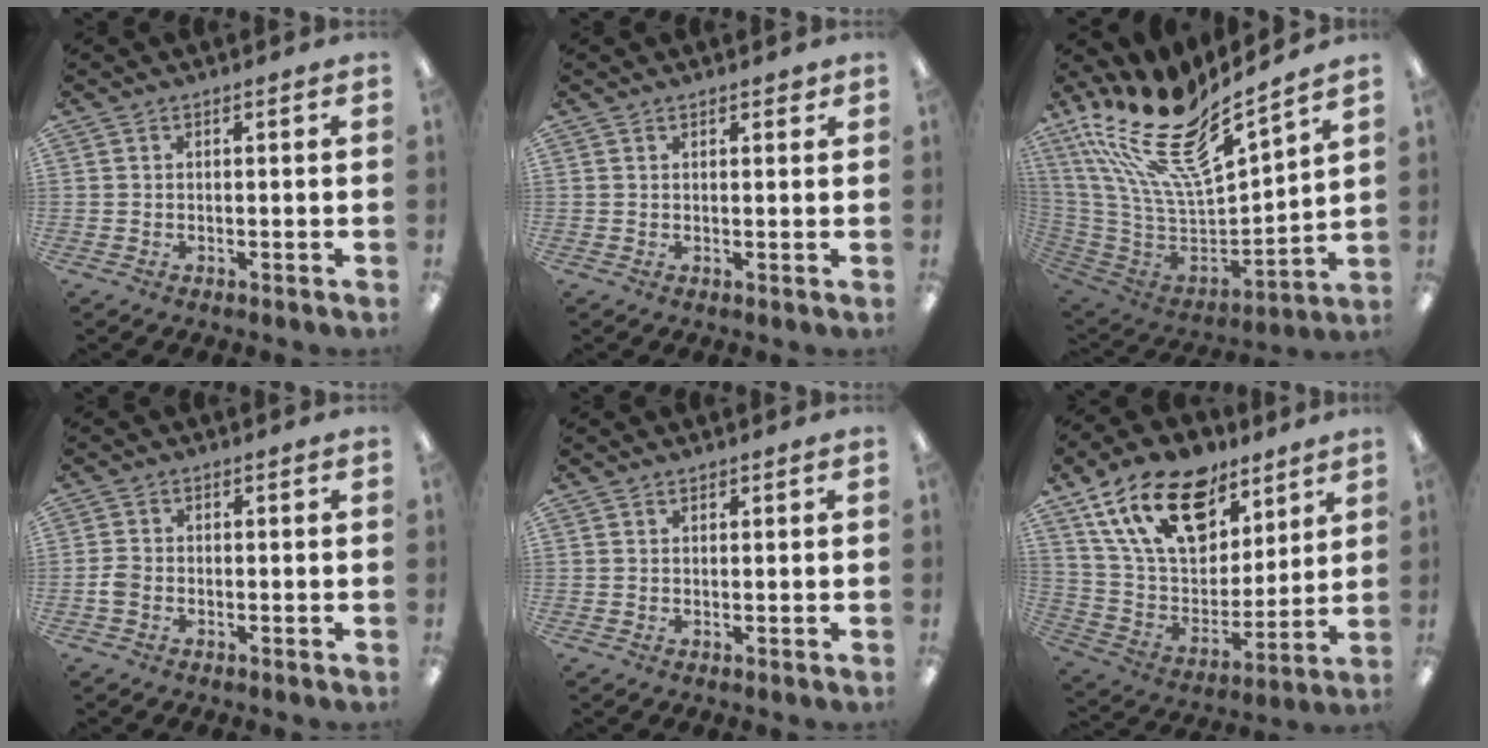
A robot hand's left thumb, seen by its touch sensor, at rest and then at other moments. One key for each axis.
{"total": 1.6, "fx": 1.3, "fy": 0.5, "fz": 0.7, "tx": -0.008, "ty": -0.004, "tz": 0.021}
{"total": 22.6, "fx": 15.9, "fy": 7.7, "fz": 14.0, "tx": -0.247, "ty": -0.114, "tz": 0.279}
{"total": 2.2, "fx": -0.8, "fy": 1.6, "fz": 1.4, "tx": -0.031, "ty": 0.001, "tz": -0.016}
{"total": 0.8, "fx": 0.7, "fy": 0.2, "fz": 0.2, "tx": -0.005, "ty": 0.000, "tz": 0.013}
{"total": 20.8, "fx": 12.2, "fy": 12.0, "fz": 11.8, "tx": -0.208, "ty": -0.055, "tz": 0.222}